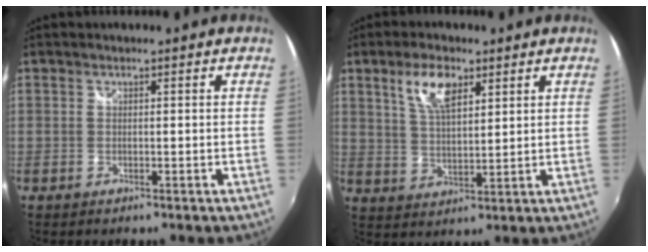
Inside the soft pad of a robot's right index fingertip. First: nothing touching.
{"total": 7.5, "force": [4.1, 3.2, 5.5], "torque": [-0.103, 0.009, 0.079]}